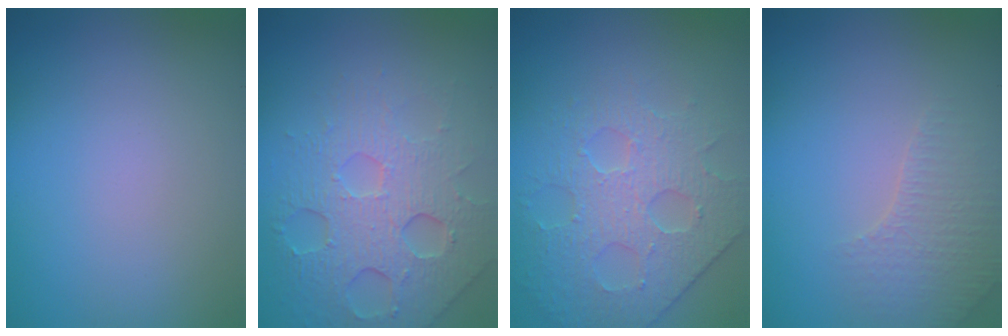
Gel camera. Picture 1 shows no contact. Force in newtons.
{"total": 6.3, "press": 4.7, "slide": 4.2}
{"total": 4.0, "press": 4.0, "slide": 0.5}
{"total": 2.6, "press": 2.5, "slide": 0.5}